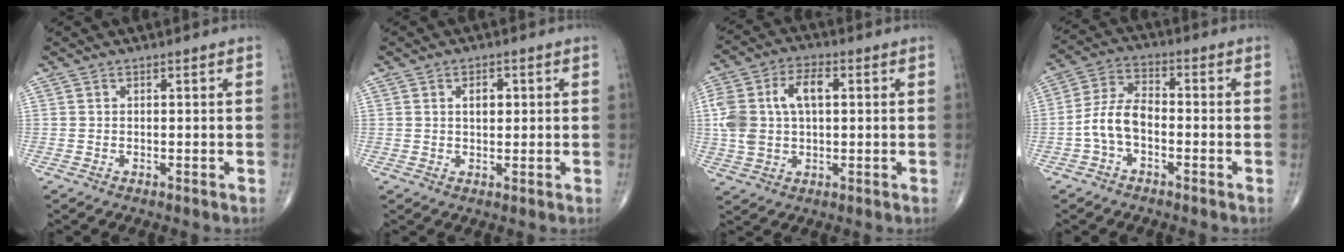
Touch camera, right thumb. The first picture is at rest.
{"total": 3.4, "force": [0.9, 2.1, 2.5], "torque": [-0.029, -0.002, 0.013]}
{"total": 12.5, "force": [2.2, 7.3, 10.0], "torque": [-0.201, 0.019, 0.044]}
{"total": 7.6, "force": [-2.2, 4.3, 5.9], "torque": [-0.116, 0.032, -0.051]}